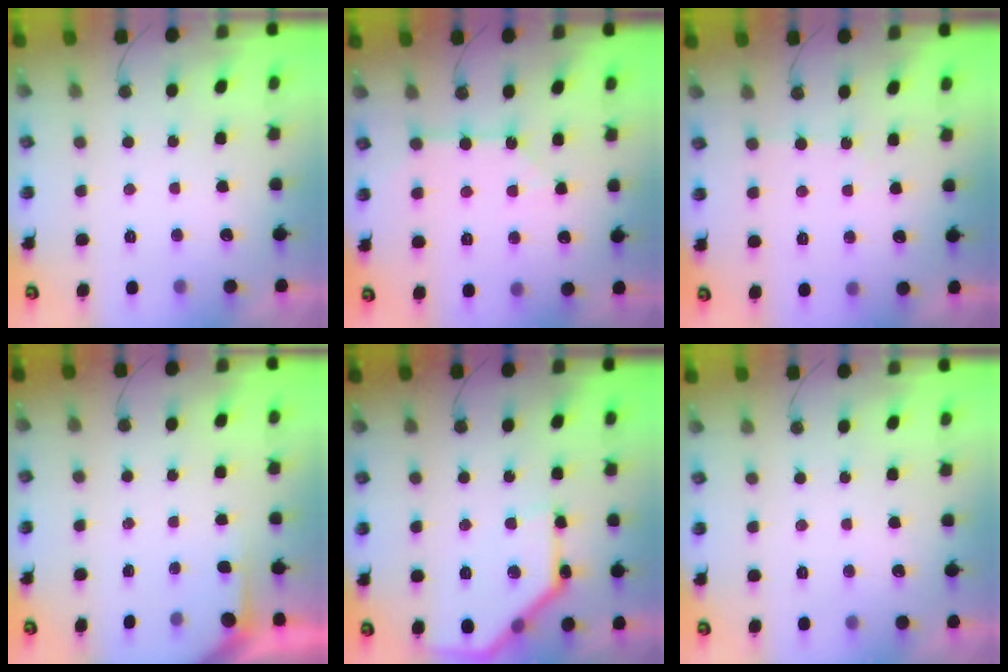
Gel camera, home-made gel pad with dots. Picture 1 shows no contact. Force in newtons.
{"total": 3.7, "press": 3.7, "slide": 0.4}
{"total": 2.2, "press": 2.2, "slide": 0.4}
{"total": 1.5, "press": 1.5, "slide": 0.1}
{"total": 15.5, "press": 15.5, "slide": 0.2}
{"total": 0.0}